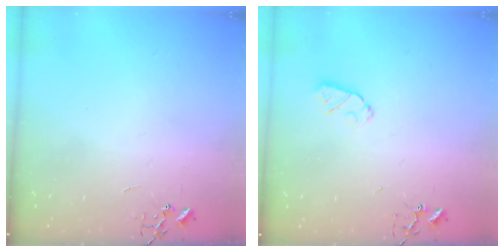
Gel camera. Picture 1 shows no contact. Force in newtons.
{"total": 5.2, "press": 5.2, "slide": 0.7}